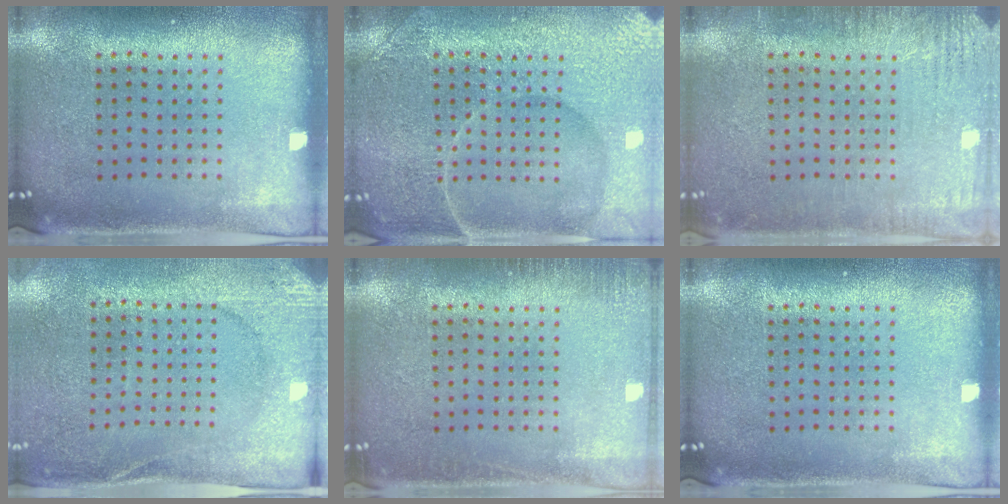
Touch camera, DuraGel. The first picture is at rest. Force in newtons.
{"total": 4.3, "press": 4.2, "slide": 0.5}
{"total": 2.9, "press": 2.9, "slide": 0.4}
{"total": 2.6, "press": 2.4, "slide": 0.9}
{"total": 1.3, "press": 1.3, "slide": 0.3}
{"total": 0.0}